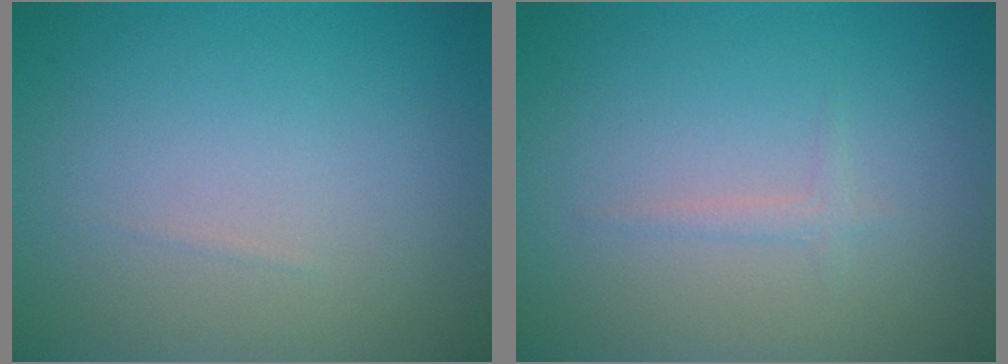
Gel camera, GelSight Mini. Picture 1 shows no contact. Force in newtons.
{"total": 0.9, "press": 0.9, "slide": 0.1}